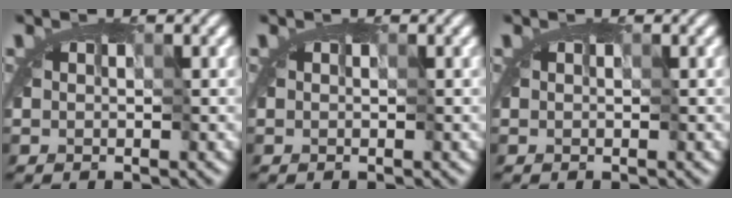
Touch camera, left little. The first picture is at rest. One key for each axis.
{"total": 0.0}
{"total": 0.0}